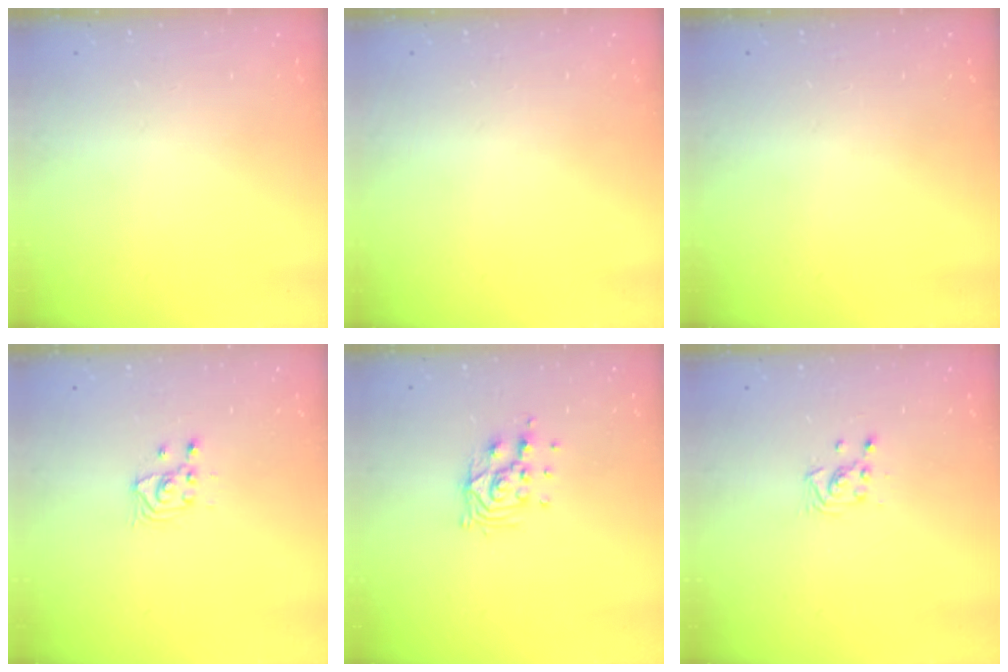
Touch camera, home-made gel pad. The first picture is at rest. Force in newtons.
{"total": 0.0}
{"total": 0.0}
{"total": 3.8, "press": 3.8, "slide": 0.4}
{"total": 9.3, "press": 9.3, "slide": 0.6}
{"total": 3.0, "press": 2.9, "slide": 0.5}